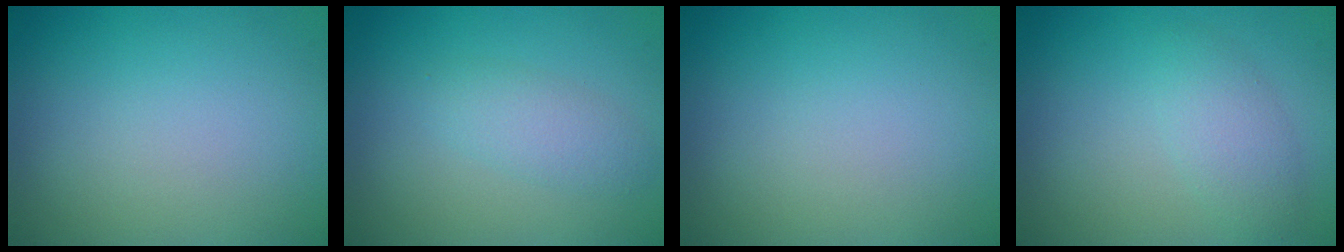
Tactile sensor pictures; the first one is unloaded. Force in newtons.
{"total": 2.2, "press": 2.2, "slide": 0.2}
{"total": 0.0}
{"total": 2.3, "press": 2.3, "slide": 0.1}